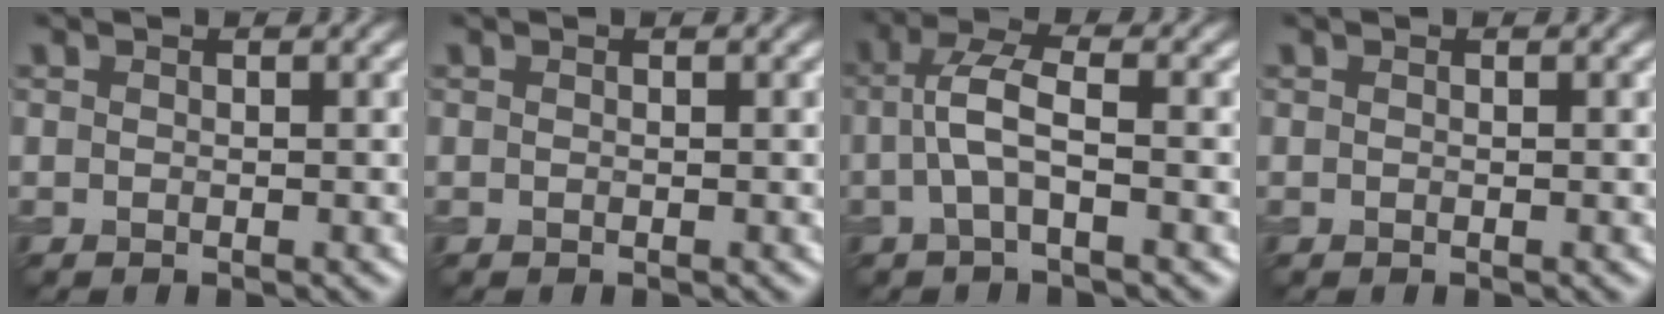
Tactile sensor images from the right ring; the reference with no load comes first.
{"total": 0.0}
{"total": 3.5, "force": [-0.3, 1.1, 3.4], "torque": [-0.069, 0.010, -0.010]}
{"total": 0.0}